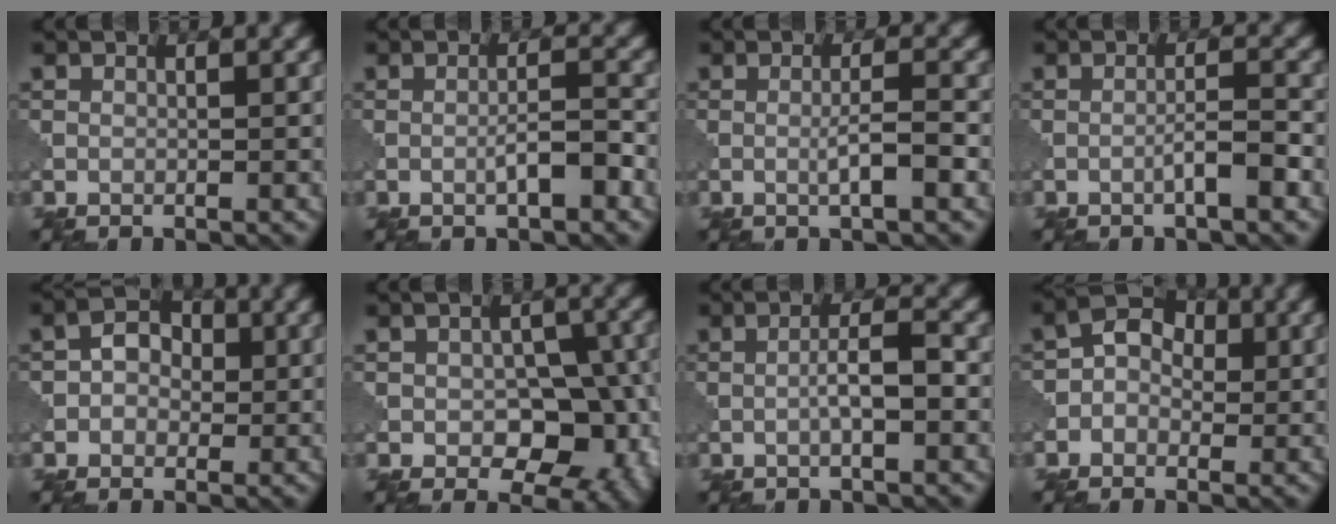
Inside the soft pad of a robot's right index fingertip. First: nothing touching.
{"total": 2.6, "force": [-1.0, 0.4, 2.3], "torque": [-0.037, 0.008, -0.018]}
{"total": 2.6, "force": [-0.5, 0.2, 2.6], "torque": [-0.043, 0.003, -0.013]}
{"total": 2.3, "force": [-1.1, 0.1, 2.0], "torque": [-0.033, 0.010, -0.022]}
{"total": 2.9, "force": [0.0, 2.3, 1.7], "torque": [-0.024, 0.006, -0.008]}
{"total": 9.9, "force": [-1.5, 6.3, 7.5], "torque": [-0.082, -0.014, -0.015]}
{"total": 3.1, "force": [-0.5, 0.6, 3.0], "torque": [-0.053, 0.006, -0.012]}
{"total": 3.3, "force": [-0.3, 2.5, 2.0], "torque": [-0.029, 0.009, -0.016]}